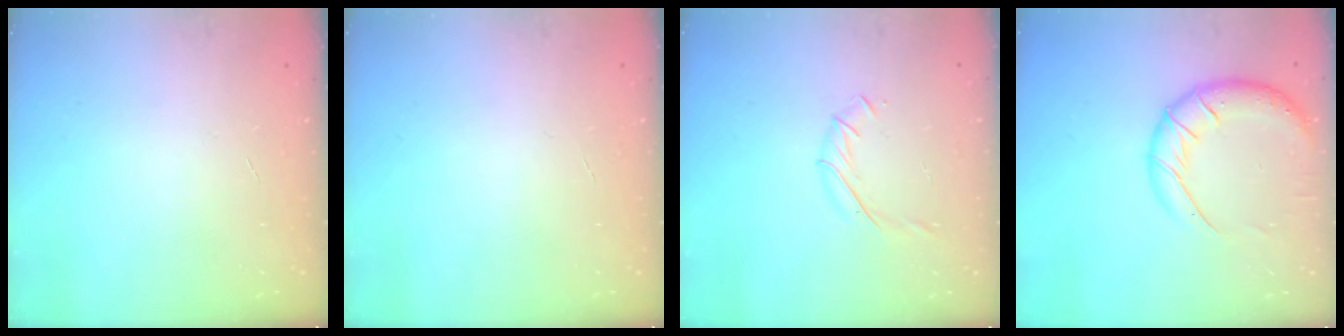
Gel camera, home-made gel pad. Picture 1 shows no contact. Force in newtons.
{"total": 0.0}
{"total": 4.1, "press": 3.9, "slide": 1.1}
{"total": 15.9, "press": 15.5, "slide": 3.4}